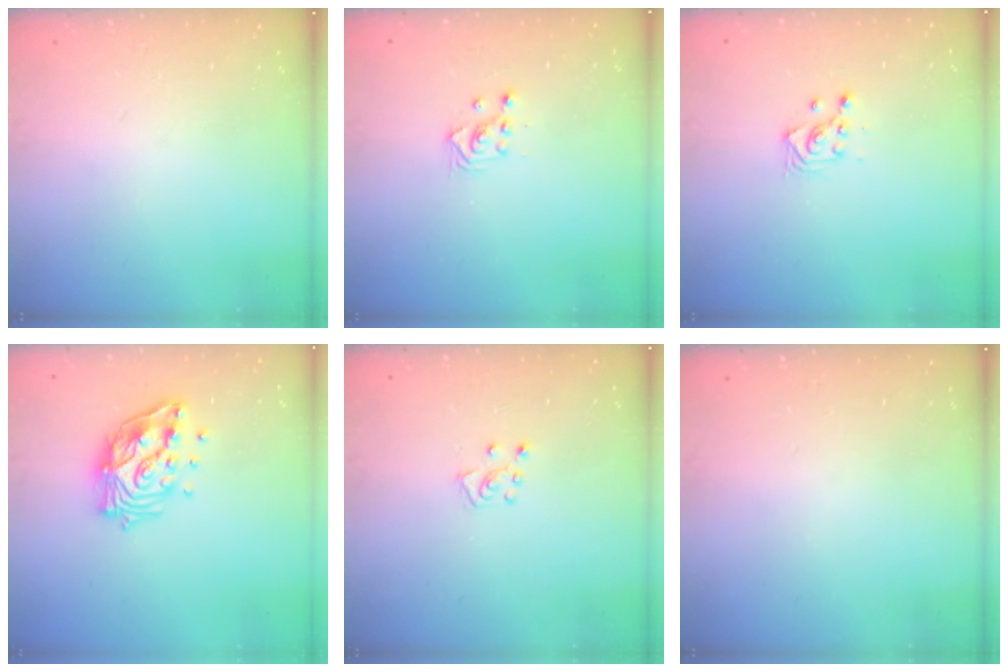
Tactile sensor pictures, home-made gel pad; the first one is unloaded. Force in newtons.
{"total": 2.3, "press": 2.3, "slide": 0.3}
{"total": 3.4, "press": 3.1, "slide": 1.2}
{"total": 14.5, "press": 14.4, "slide": 1.6}
{"total": 5.3, "press": 5.3, "slide": 0.4}
{"total": 0.0}